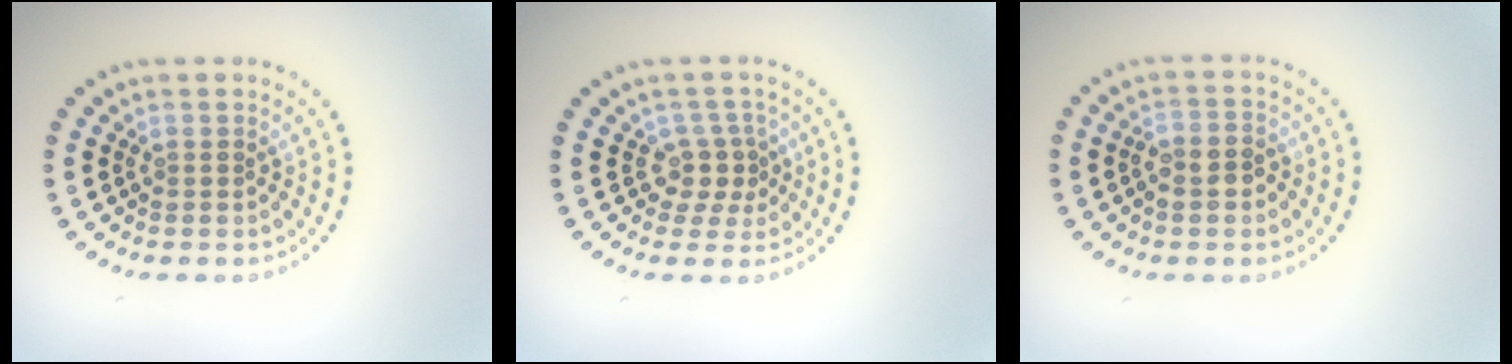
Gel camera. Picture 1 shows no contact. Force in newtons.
{"total": 2.4, "press": 1.8, "slide": 1.6}
{"total": 2.3, "press": 2.2, "slide": 0.8}